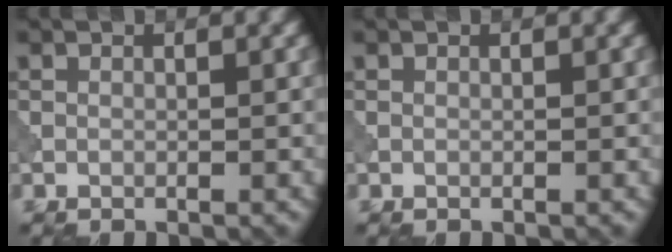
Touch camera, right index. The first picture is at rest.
{"total": 0.0}